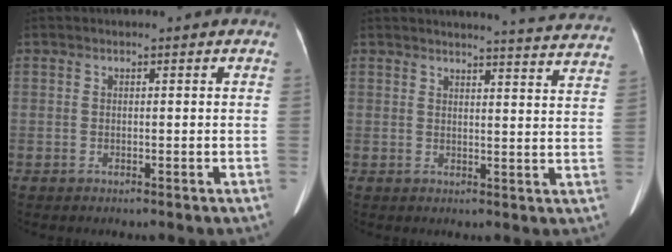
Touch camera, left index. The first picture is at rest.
{"total": 14.6, "force": [14.3, -0.2, 3.0], "torque": [-0.027, -0.078, 0.136]}